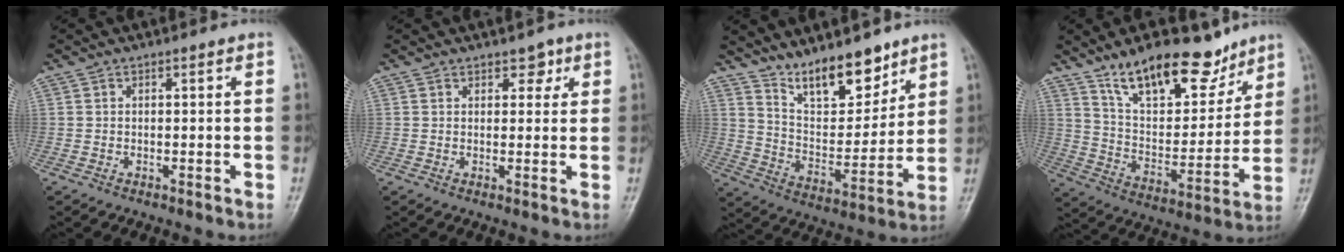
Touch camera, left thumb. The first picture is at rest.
{"total": 2.7, "force": [1.7, 1.7, 1.3], "torque": [0.003, -0.006, 0.021]}
{"total": 13.6, "force": [10.5, 5.2, 6.8], "torque": [-0.073, -0.077, 0.192]}
{"total": 18.5, "force": [13.3, 7.9, 10.2], "torque": [-0.109, -0.079, 0.229]}